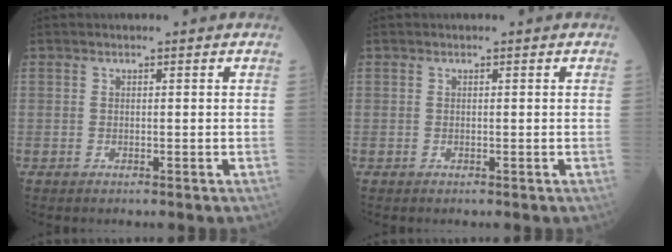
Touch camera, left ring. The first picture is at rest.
{"total": 0.0}